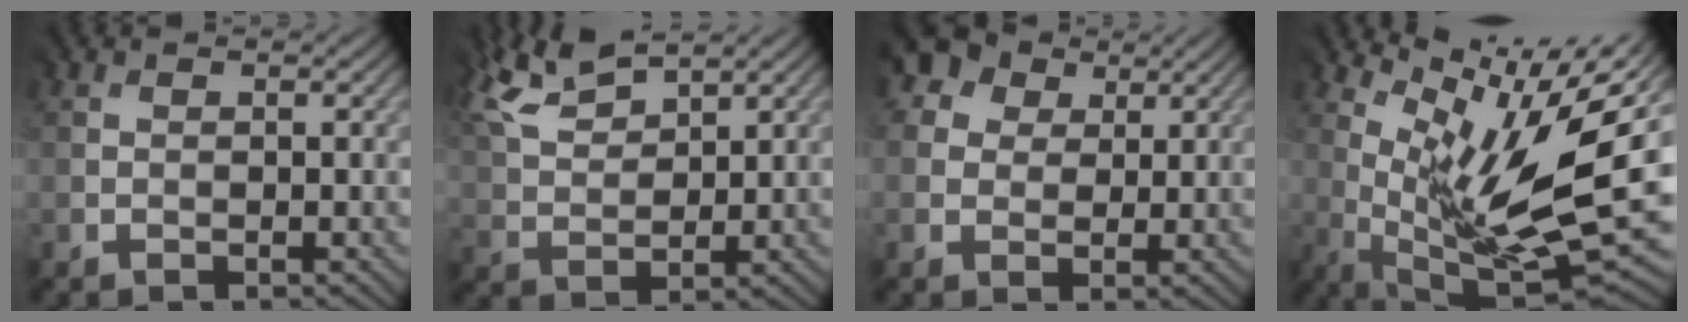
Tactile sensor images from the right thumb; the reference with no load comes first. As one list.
[{"total": 7.4, "force": [6.1, 2.1, 3.7], "torque": [-0.109, 0.018, 0.131]}, {"total": 9.2, "force": [5.1, 6.9, 3.4], "torque": [-0.110, 0.026, 0.079]}, {"total": 14.5, "force": [4.5, 4.1, 13.2], "torque": [-0.241, -0.009, 0.105]}]